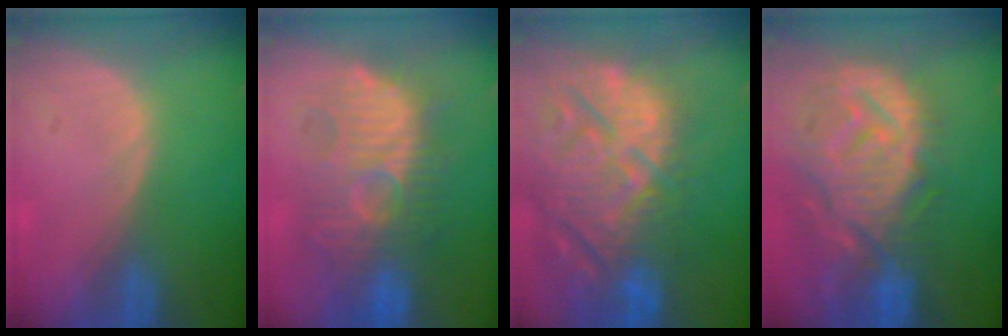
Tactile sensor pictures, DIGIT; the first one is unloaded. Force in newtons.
{"total": 10.6, "press": 10.5, "slide": 1.1}
{"total": 15.3, "press": 13.0, "slide": 8.0}
{"total": 13.3, "press": 11.6, "slide": 6.4}